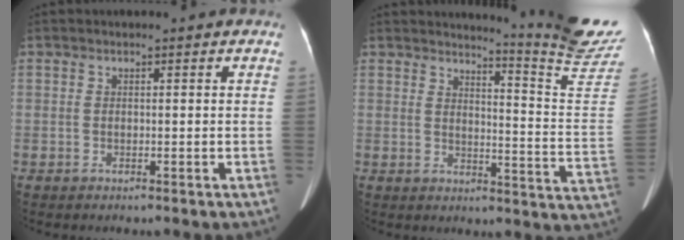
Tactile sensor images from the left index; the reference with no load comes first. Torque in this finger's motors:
{"motor_torque": [0.62, -1.52, 0.02, 0.06]}